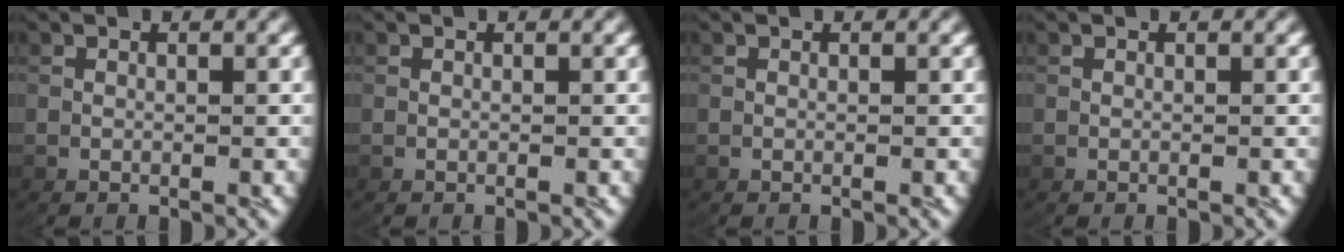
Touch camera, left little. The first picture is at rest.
{"total": 0.0}
{"total": 0.0}
{"total": 0.0}